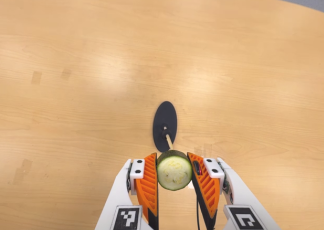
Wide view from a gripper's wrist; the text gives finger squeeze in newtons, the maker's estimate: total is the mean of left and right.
{"total": 11.0, "left": 10.3, "right": 11.7}